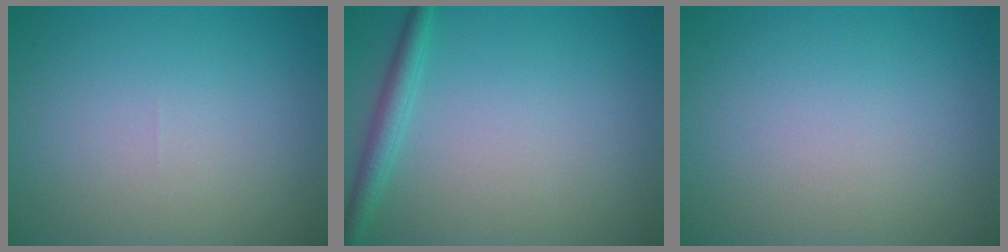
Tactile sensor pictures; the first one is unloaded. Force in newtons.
{"total": 2.1, "press": 2.1, "slide": 0.1}
{"total": 0.0}